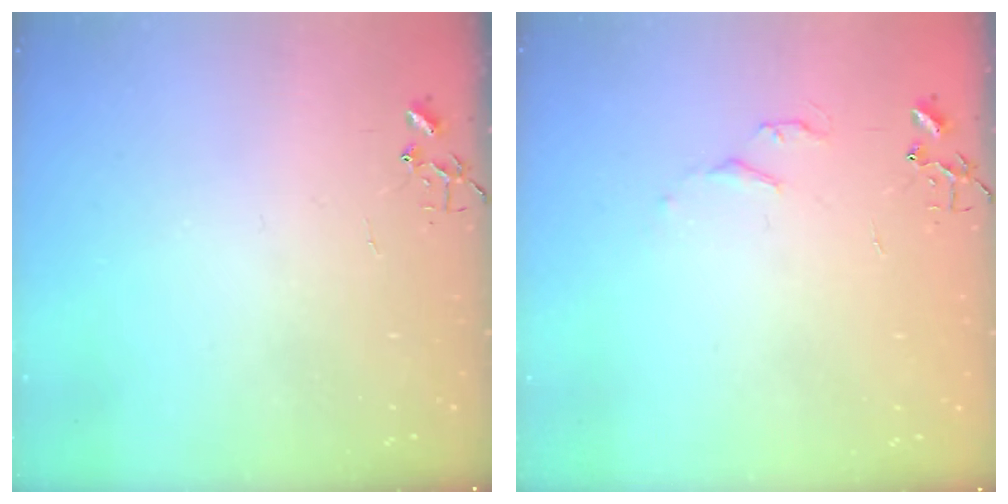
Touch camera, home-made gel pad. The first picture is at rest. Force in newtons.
{"total": 4.5, "press": 4.5, "slide": 0.7}